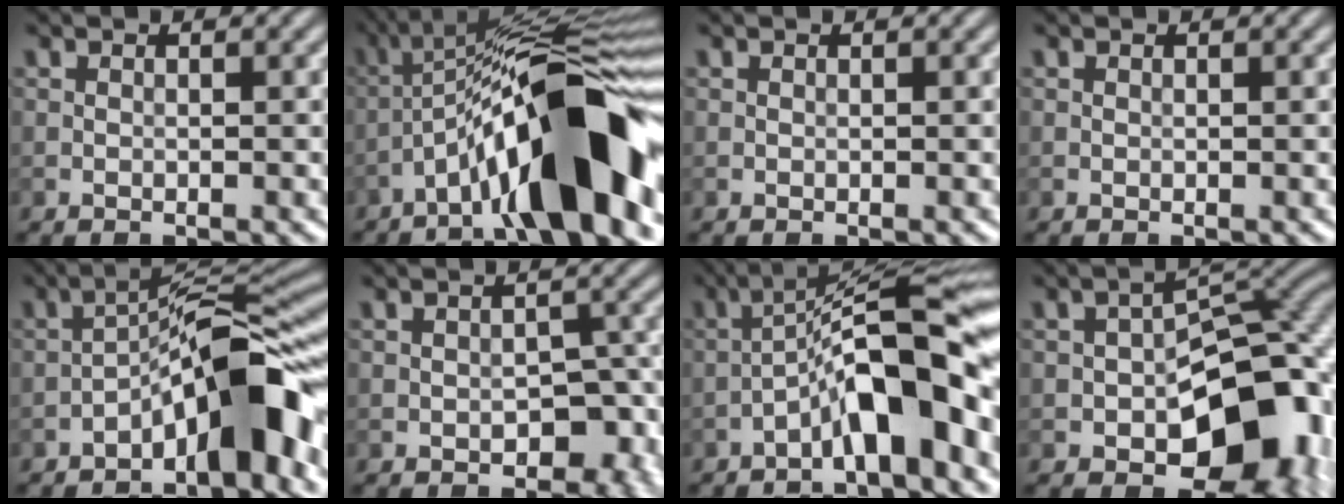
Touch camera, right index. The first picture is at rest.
{"total": 13.3, "force": [-6.1, 3.0, 11.5], "torque": [-0.183, 0.018, -0.099]}
{"total": 0.0}
{"total": 0.0}
{"total": 8.7, "force": [-4.2, 2.2, 7.3], "torque": [-0.104, 0.029, -0.077]}
{"total": 5.8, "force": [-1.9, 3.6, 4.1], "torque": [-0.039, -0.009, -0.019]}
{"total": 9.8, "force": [-3.7, 2.3, 8.8], "torque": [-0.137, 0.026, -0.070]}
{"total": 13.2, "force": [-4.5, 8.0, 9.5], "torque": [-0.109, -0.007, -0.069]}